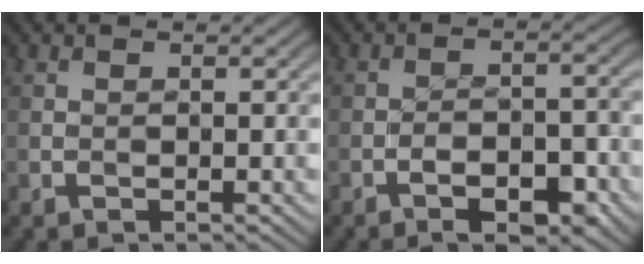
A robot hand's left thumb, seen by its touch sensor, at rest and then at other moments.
{"total": 6.3, "force": [-4.1, 2.1, 4.3], "torque": [-0.057, 0.005, -0.058]}